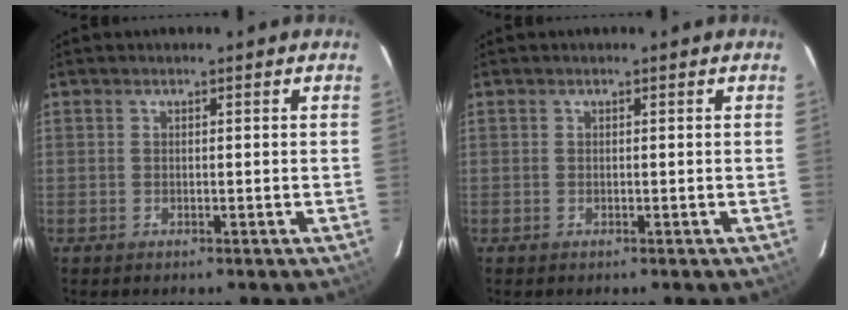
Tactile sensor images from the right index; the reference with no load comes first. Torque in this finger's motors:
{"motor_torque": [0.00, 0.00, 0.03, 0.00]}